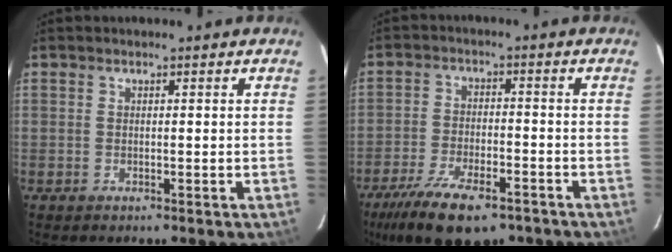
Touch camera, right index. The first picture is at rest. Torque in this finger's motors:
{"motor_torque": [1.15, -0.91, 0.47, 0.11]}